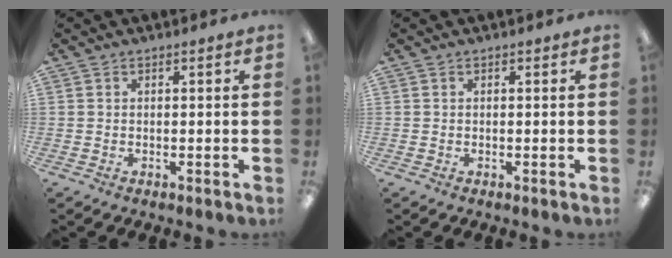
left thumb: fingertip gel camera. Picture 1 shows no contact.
{"total": 0.0}